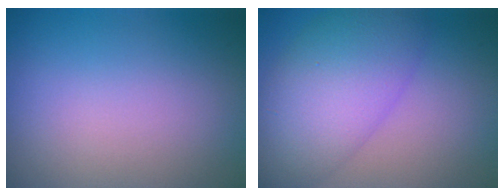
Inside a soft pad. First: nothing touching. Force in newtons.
{"total": 7.9, "press": 7.9, "slide": 0.1}